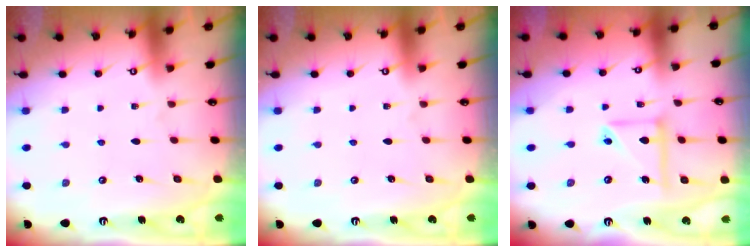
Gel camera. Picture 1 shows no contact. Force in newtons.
{"total": 0.0}
{"total": 9.5, "press": 9.5, "slide": 0.7}